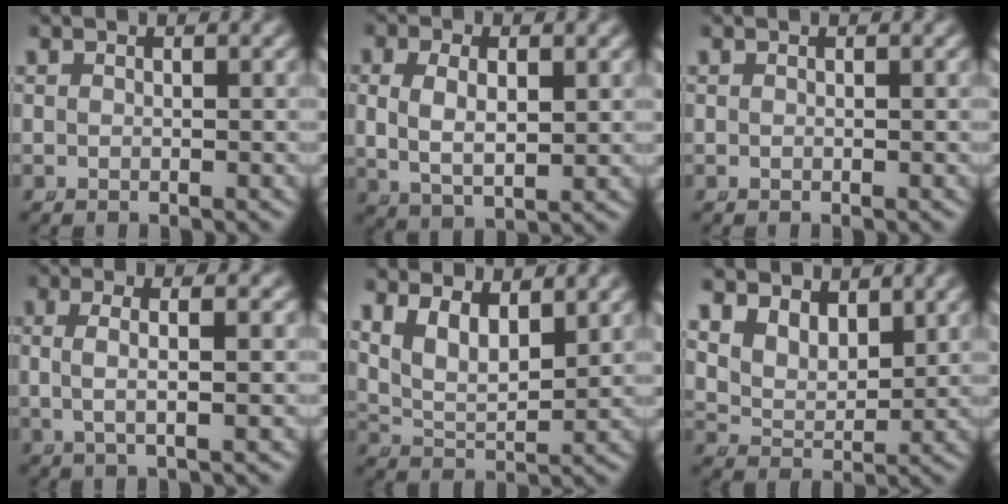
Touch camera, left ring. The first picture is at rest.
{"total": 5.6, "force": [0.5, 3.9, 4.1], "torque": [-0.086, -0.011, 0.019]}
{"total": 0.0}
{"total": 3.7, "force": [0.6, 1.2, 3.5], "torque": [-0.066, 0.000, 0.014]}
{"total": 6.6, "force": [2.5, 4.6, 4.0], "torque": [-0.085, -0.014, 0.044]}
{"total": 6.4, "force": [3.1, 4.6, 3.1], "torque": [-0.076, -0.009, 0.053]}